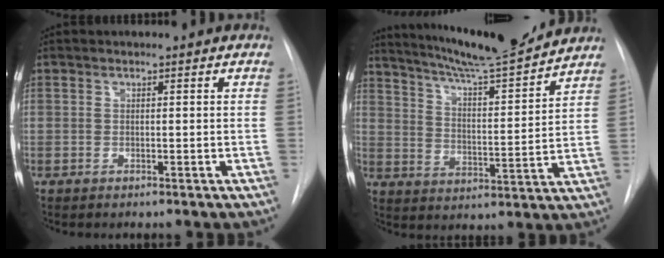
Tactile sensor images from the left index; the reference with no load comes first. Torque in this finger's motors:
{"motor_torque": [0.98, -1.16, 0.21, 0.08]}